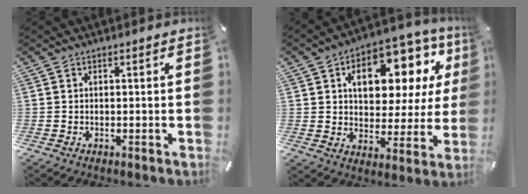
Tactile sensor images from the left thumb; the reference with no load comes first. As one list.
[{"total": 15.4, "force": [6.6, 9.8, 9.8], "torque": [-0.142, -0.034, 0.110]}]